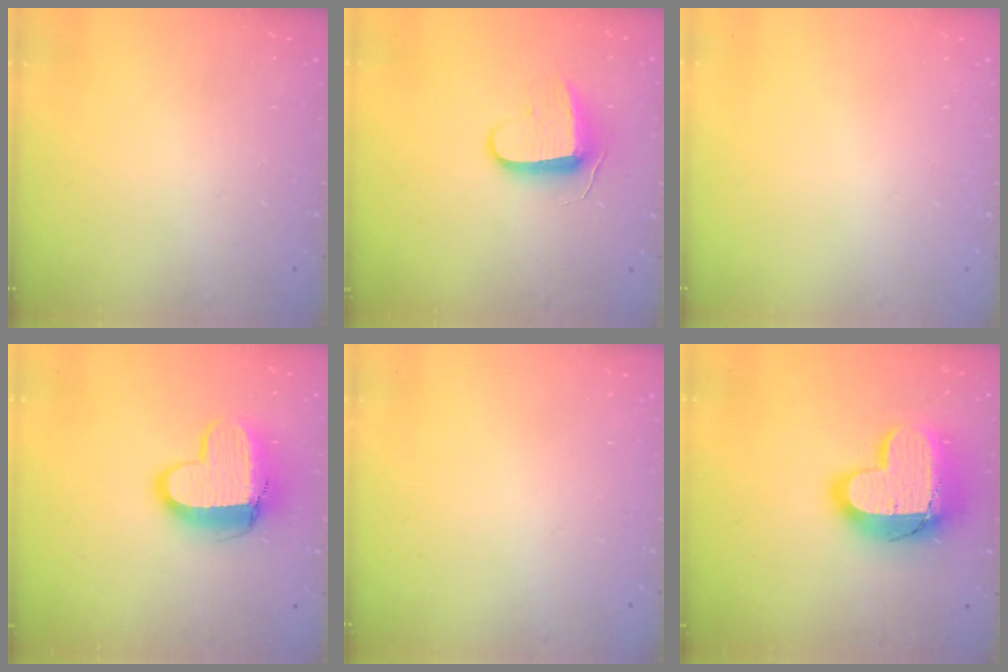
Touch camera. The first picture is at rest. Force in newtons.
{"total": 8.7, "press": 8.7, "slide": 0.7}
{"total": 0.0}
{"total": 12.5, "press": 12.5, "slide": 1.0}
{"total": 0.0}
{"total": 18.5, "press": 18.5, "slide": 1.2}